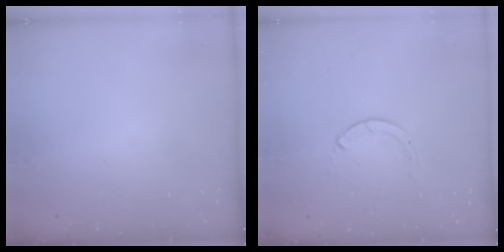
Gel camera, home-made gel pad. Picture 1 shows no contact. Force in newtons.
{"total": 0.0}